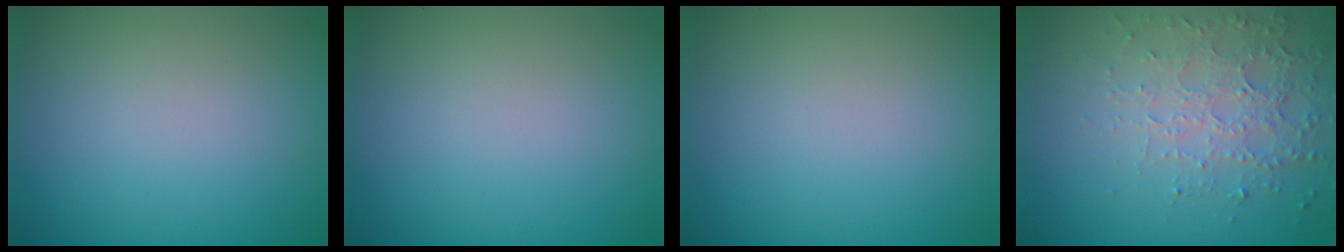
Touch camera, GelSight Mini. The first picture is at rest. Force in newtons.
{"total": 0.0}
{"total": 0.0}
{"total": 4.6, "press": 3.4, "slide": 3.1}